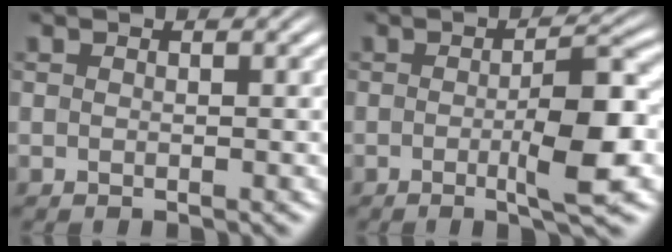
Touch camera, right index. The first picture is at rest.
{"total": 5.3, "force": [-1.3, 0.9, 5.1], "torque": [-0.067, 0.001, -0.028]}